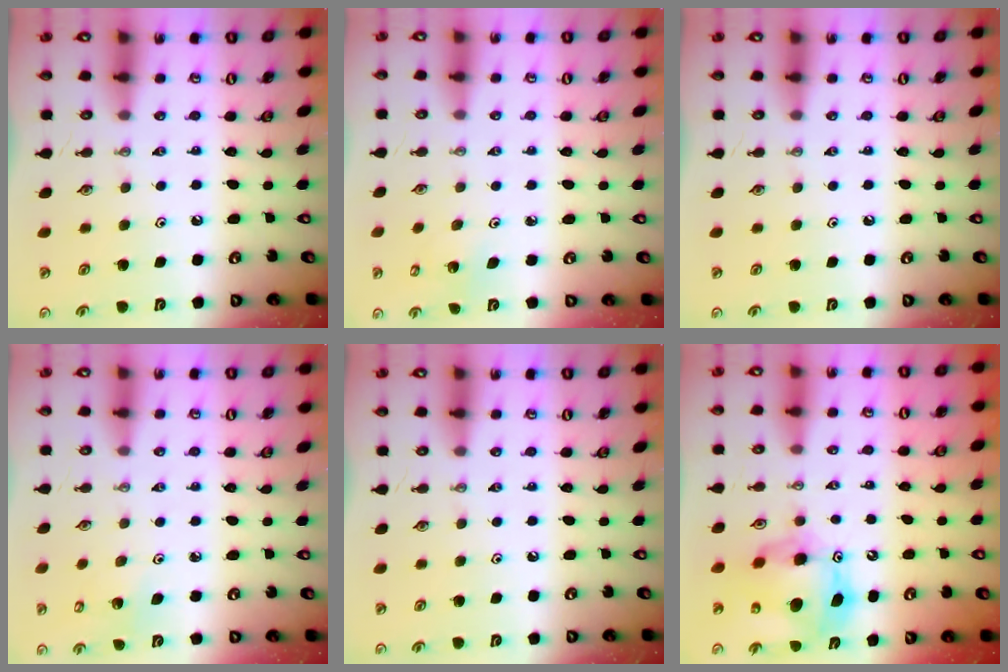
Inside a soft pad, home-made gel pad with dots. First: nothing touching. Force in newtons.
{"total": 1.7, "press": 1.7, "slide": 0.1}
{"total": 0.0}
{"total": 3.0, "press": 2.9, "slide": 0.5}
{"total": 0.0}
{"total": 13.2, "press": 13.2, "slide": 1.1}